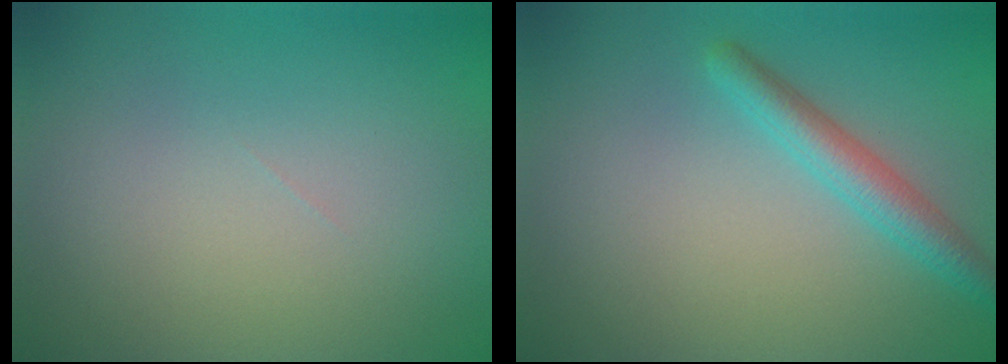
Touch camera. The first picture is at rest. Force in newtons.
{"total": 2.8, "press": 2.8, "slide": 0.2}